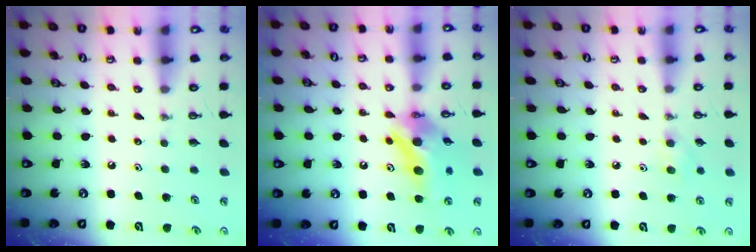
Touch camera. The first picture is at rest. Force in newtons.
{"total": 12.8, "press": 12.4, "slide": 3.0}
{"total": 7.8, "press": 6.9, "slide": 3.7}